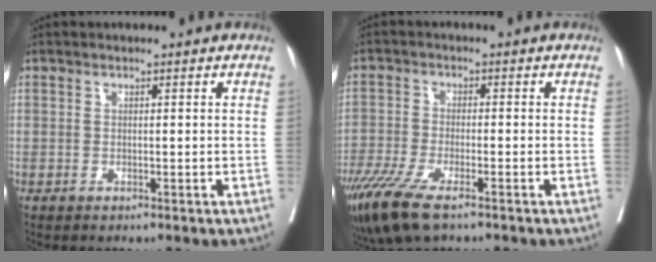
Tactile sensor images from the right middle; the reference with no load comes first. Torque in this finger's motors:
{"motor_torque": [1.11, -1.04, 0.23, 0.08]}